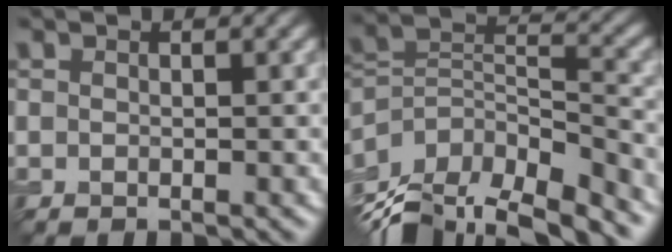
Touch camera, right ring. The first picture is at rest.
{"total": 12.5, "force": [-8.2, 5.8, 7.4], "torque": [-0.157, 0.026, -0.119]}